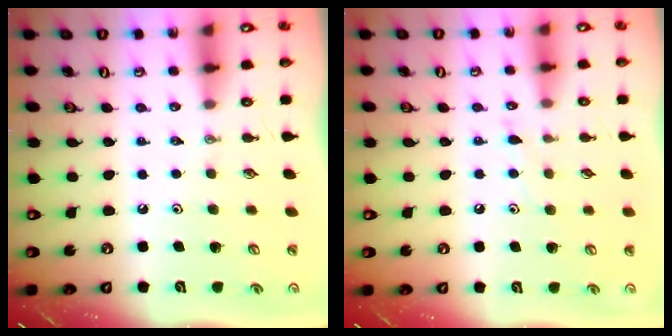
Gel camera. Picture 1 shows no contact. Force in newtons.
{"total": 5.5, "press": 5.4, "slide": 0.7}